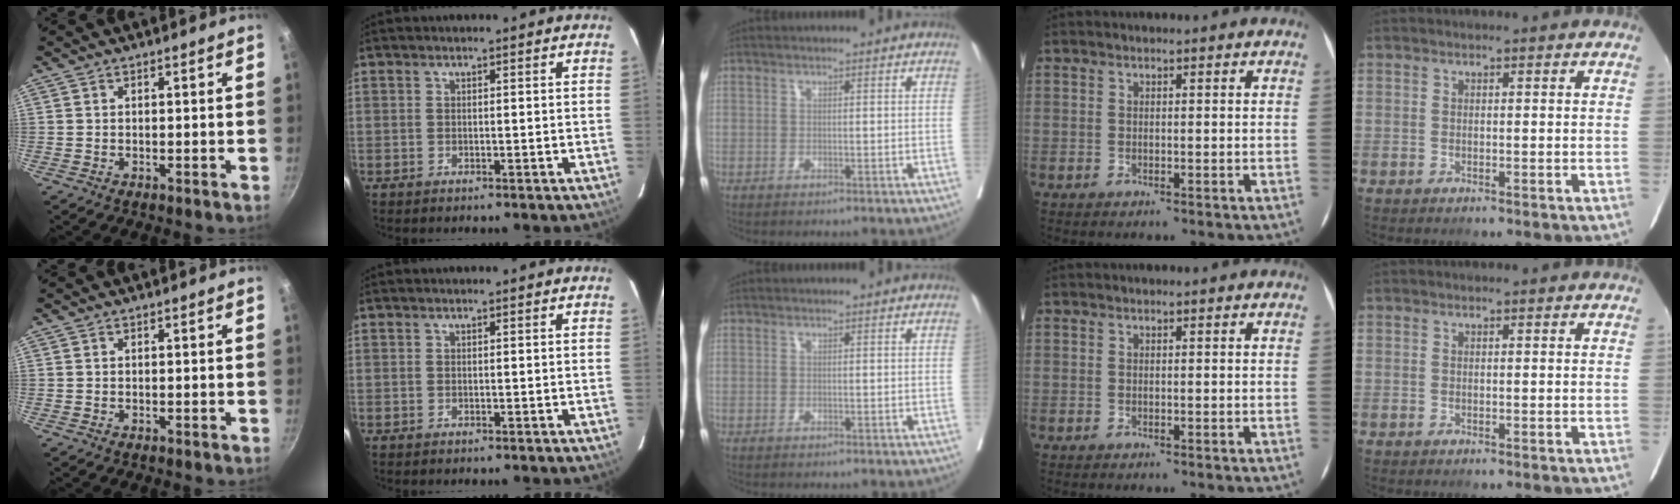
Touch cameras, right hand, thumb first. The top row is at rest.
{}